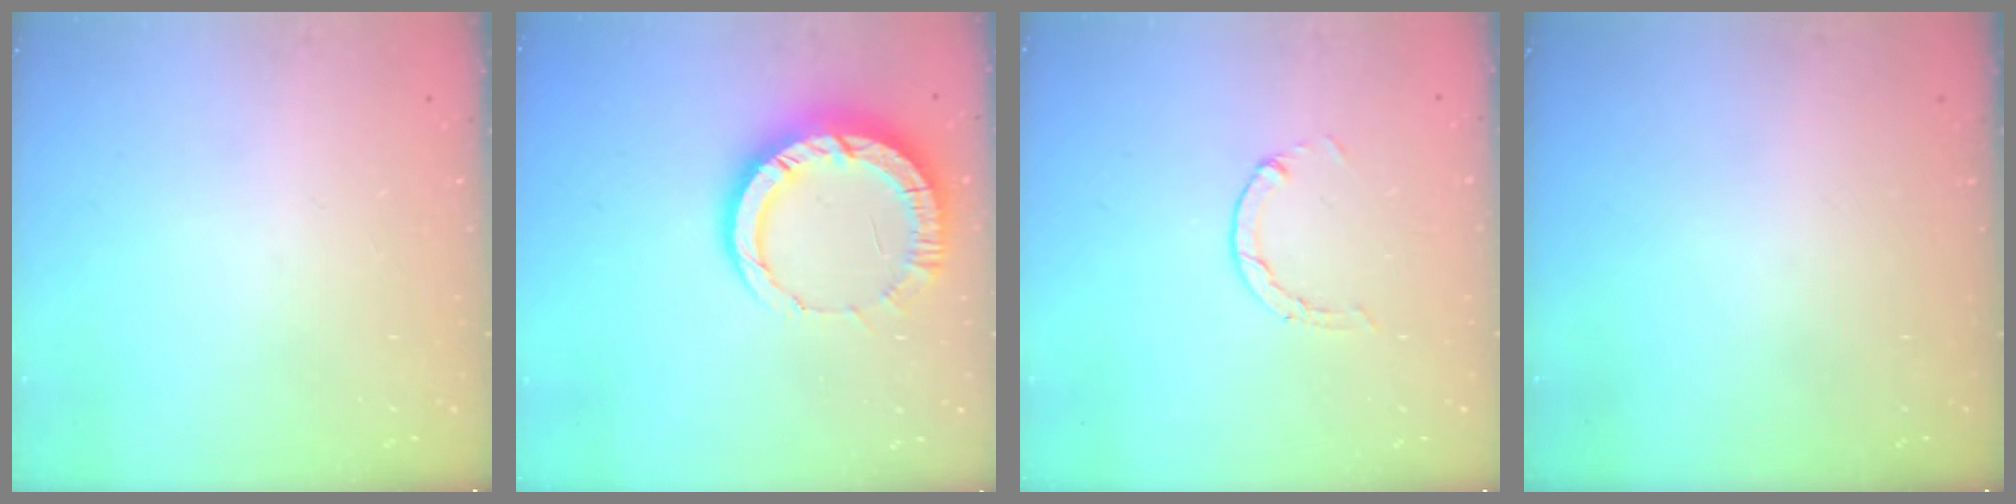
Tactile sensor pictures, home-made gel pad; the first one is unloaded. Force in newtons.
{"total": 11.3, "press": 11.2, "slide": 1.2}
{"total": 0.6, "press": 0.6, "slide": 0.2}
{"total": 0.0}